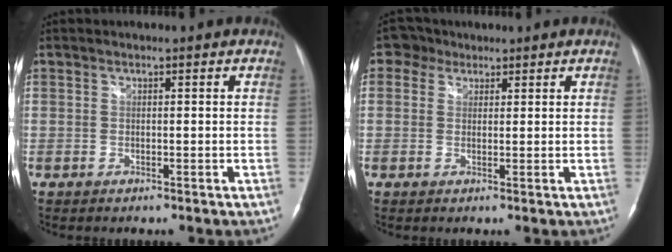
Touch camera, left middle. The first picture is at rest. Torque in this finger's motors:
{"motor_torque": [-0.07, 0.08, -0.13, -0.02]}